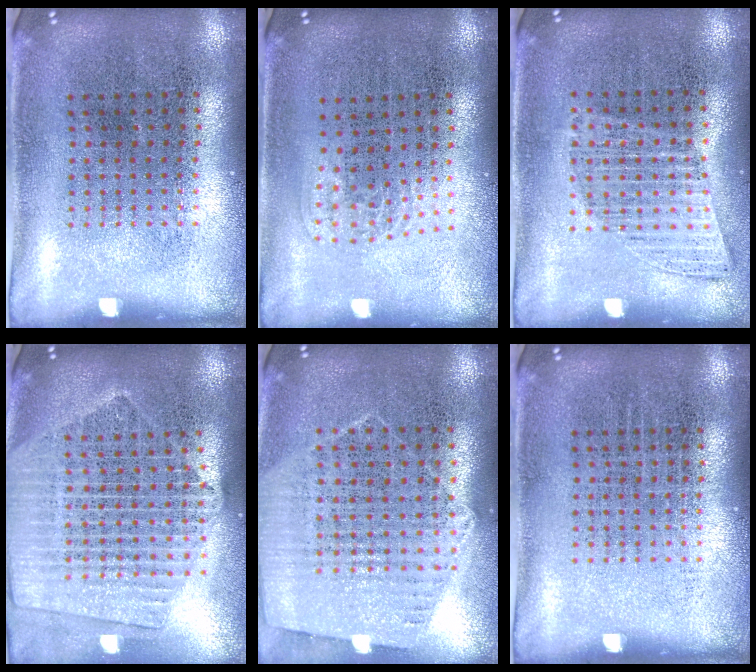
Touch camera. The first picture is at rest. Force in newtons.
{"total": 1.0, "press": 0.7, "slide": 0.8}
{"total": 0.9, "press": 0.9, "slide": 0.3}
{"total": 2.3, "press": 2.1, "slide": 1.1}
{"total": 1.2, "press": 1.2, "slide": 0.4}
{"total": 0.0}